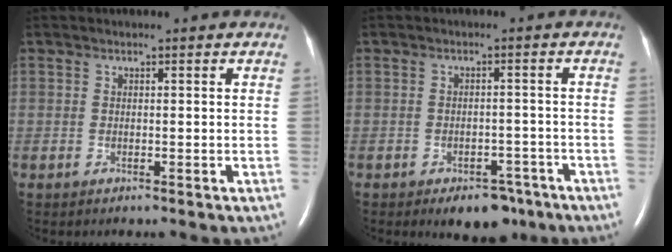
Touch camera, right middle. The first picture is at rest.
{"total": 5.9, "force": [-4.1, 3.3, 2.7], "torque": [-0.028, 0.009, -0.051]}